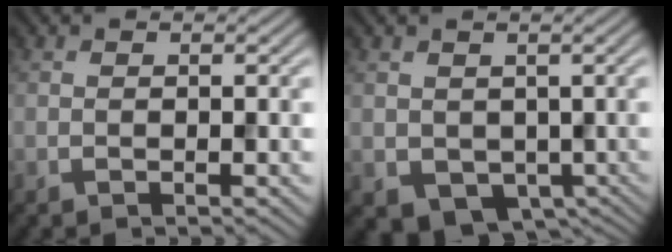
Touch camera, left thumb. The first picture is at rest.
{"total": 3.7, "force": [-0.4, 3.3, 1.7], "torque": [-0.041, -0.028, 0.007]}